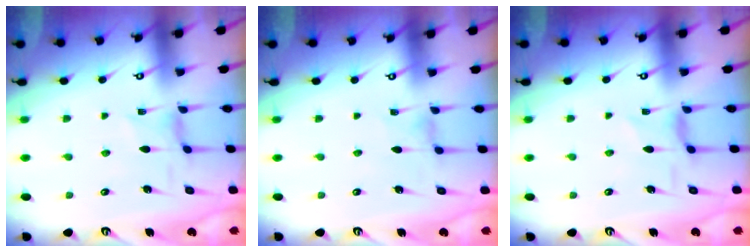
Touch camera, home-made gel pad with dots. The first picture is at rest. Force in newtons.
{"total": 0.0}
{"total": 1.4, "press": 1.3, "slide": 0.3}